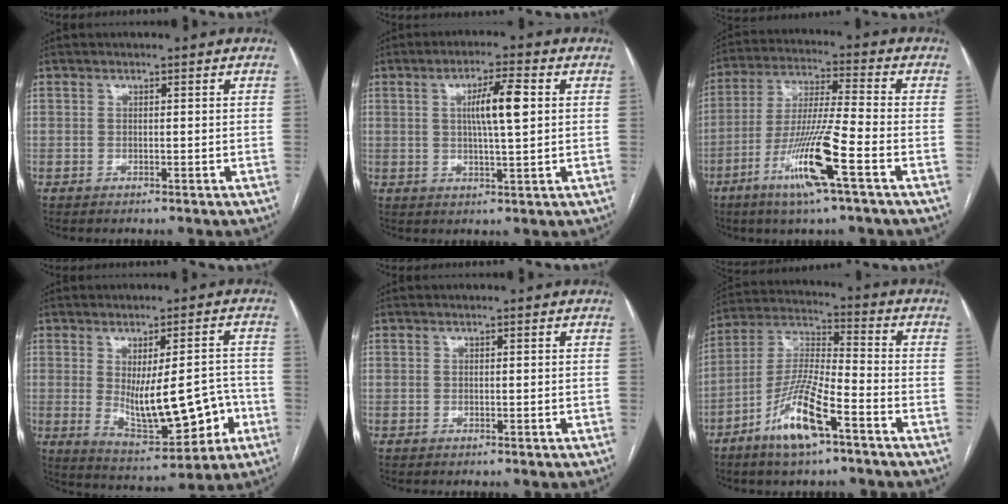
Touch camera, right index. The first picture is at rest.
{"total": 6.8, "force": [1.3, 0.6, 6.7], "torque": [-0.115, 0.005, 0.022]}
{"total": 13.1, "force": [-6.0, -0.3, 11.6], "torque": [-0.231, -0.018, -0.115]}
{"total": 13.3, "force": [-2.4, 4.4, 12.3], "torque": [-0.180, -0.004, -0.017]}
{"total": 0.0}
{"total": 12.4, "force": [-6.8, 2.1, 10.2], "torque": [-0.209, -0.008, -0.130]}